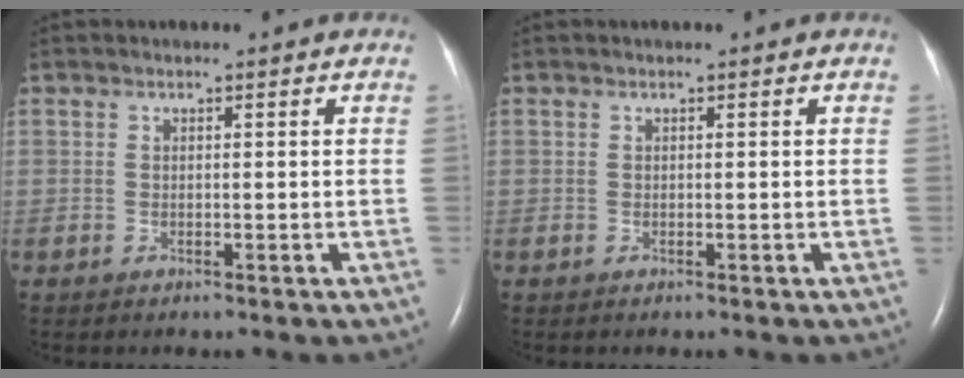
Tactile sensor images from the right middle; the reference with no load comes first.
{"total": 0.0}